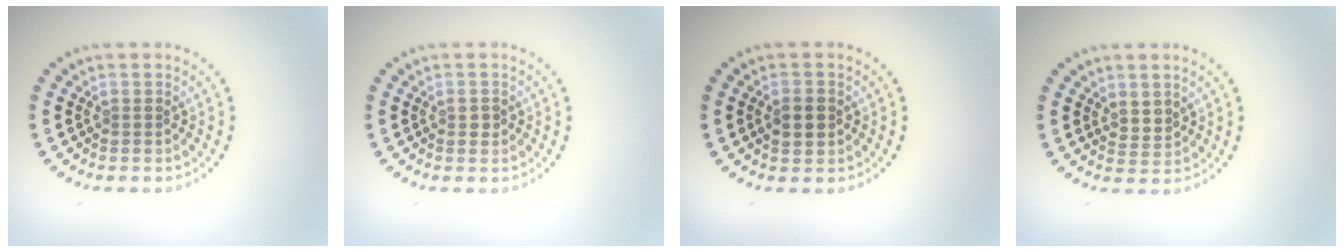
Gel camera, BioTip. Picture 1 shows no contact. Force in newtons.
{"total": 1.0, "press": 1.0, "slide": 0.2}
{"total": 2.5, "press": 2.5, "slide": 0.2}
{"total": 1.5, "press": 1.3, "slide": 0.9}